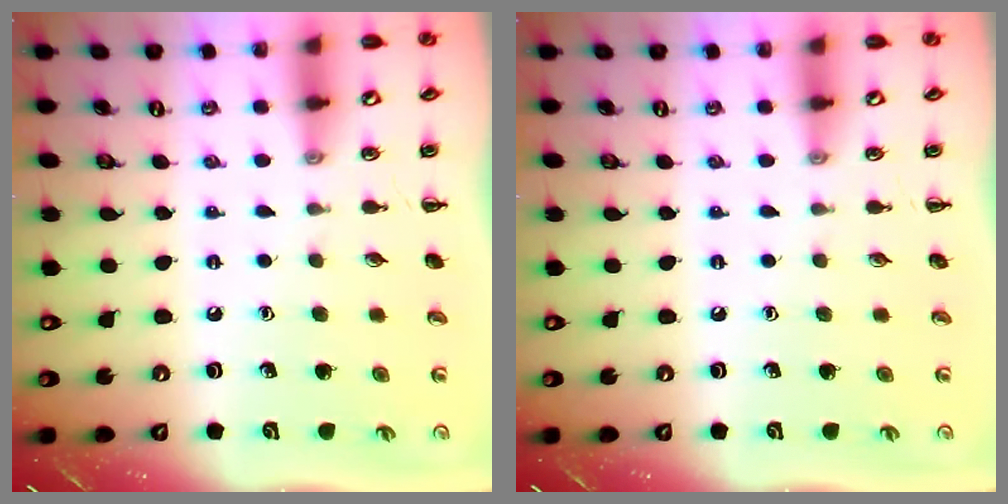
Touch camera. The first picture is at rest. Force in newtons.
{"total": 0.0}